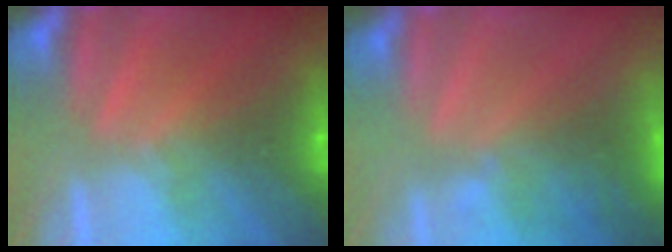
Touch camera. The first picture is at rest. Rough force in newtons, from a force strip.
{"total": 4.6}